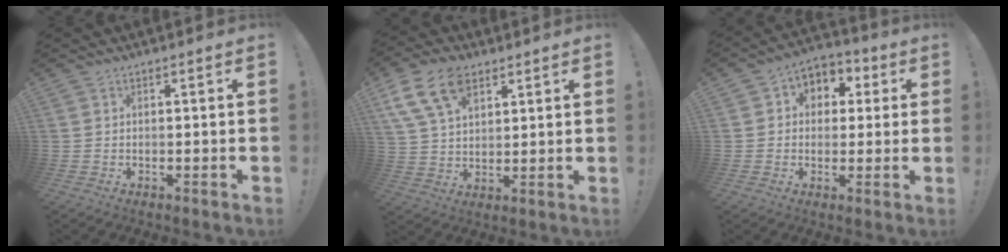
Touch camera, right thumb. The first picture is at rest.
{"total": 13.7, "force": [7.5, 8.3, 7.9], "torque": [-0.151, -0.023, 0.143]}
{"total": 6.8, "force": [-0.1, 6.5, 2.1], "torque": [-0.023, 0.007, 0.004]}